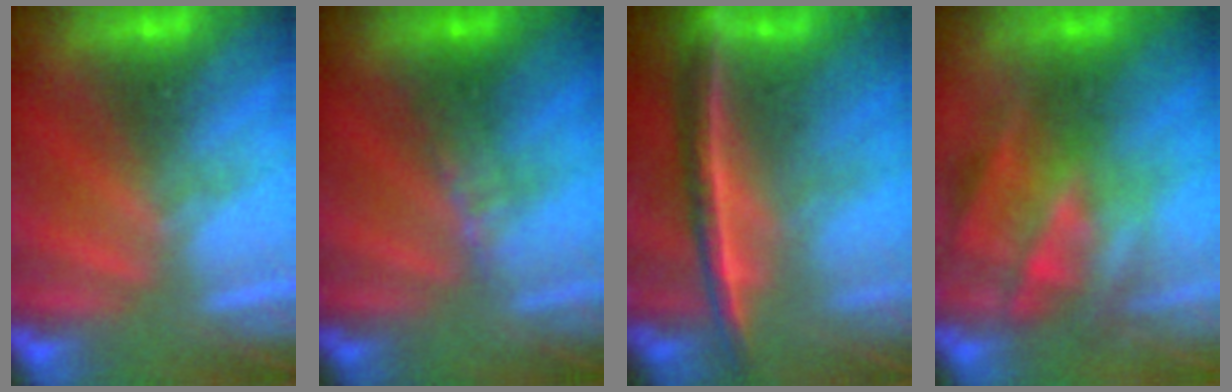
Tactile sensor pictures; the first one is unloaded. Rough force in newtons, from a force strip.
{"total": 2.9}
{"total": 9.2}
{"total": 4.7}